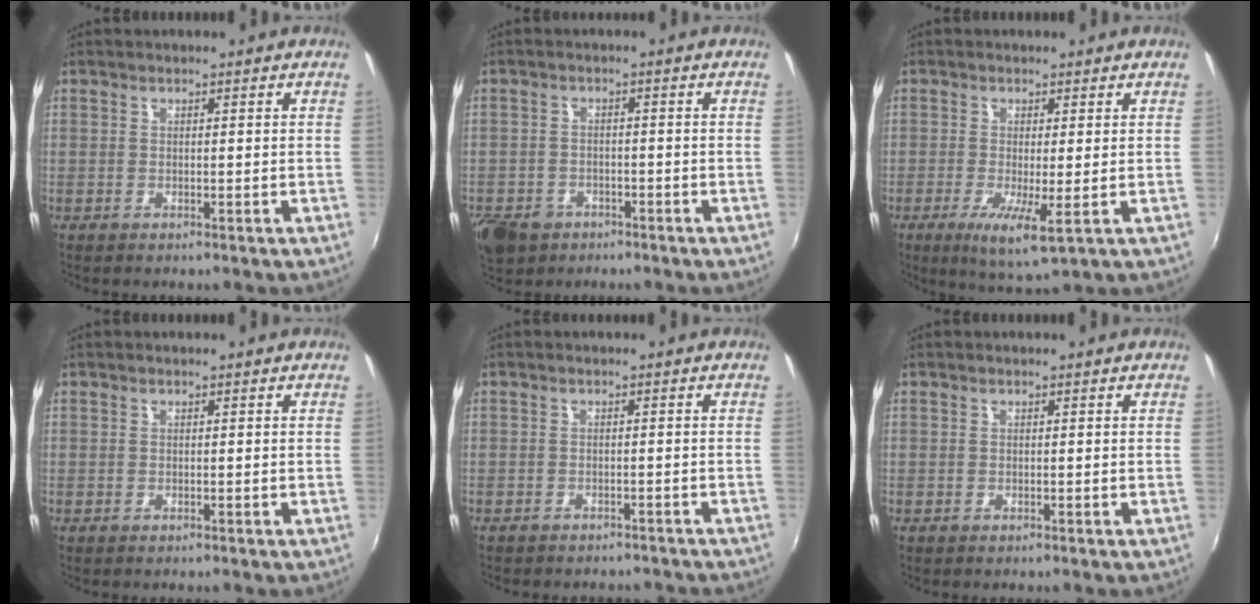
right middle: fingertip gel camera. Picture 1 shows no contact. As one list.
[{"total": 9.1, "force": [-5.2, 6.4, 3.8], "torque": [-0.112, -0.011, -0.084]}, {"total": 6.0, "force": [-1.6, 1.0, 5.7], "torque": [-0.113, -0.022, -0.027]}, {"total": 0.0}, {"total": 6.5, "force": [-5.8, 2.0, 1.9], "torque": [-0.046, -0.012, -0.075]}, {"total": 0.0}]